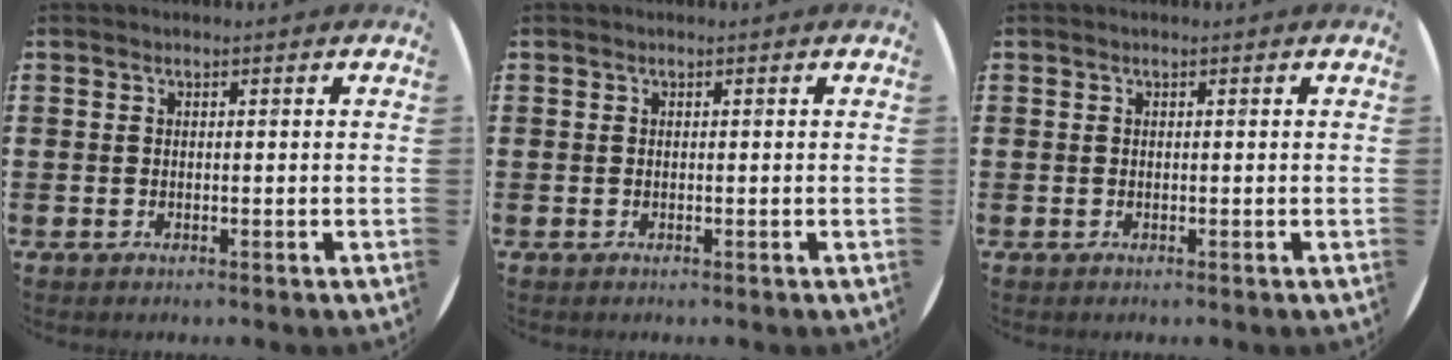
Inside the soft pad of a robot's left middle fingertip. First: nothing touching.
{"total": 0.0}
{"total": 0.0}